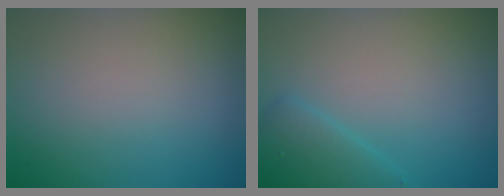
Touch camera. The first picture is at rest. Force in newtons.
{"total": 2.9, "press": 2.9, "slide": 0.2}